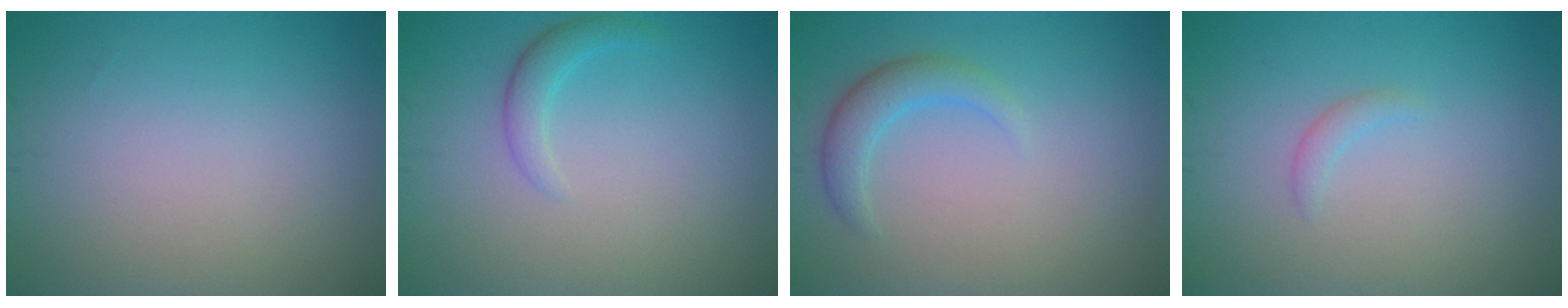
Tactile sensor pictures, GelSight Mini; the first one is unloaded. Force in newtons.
{"total": 1.8, "press": 1.8, "slide": 0.1}
{"total": 2.5, "press": 2.5, "slide": 0.1}
{"total": 0.9, "press": 0.9, "slide": 0.1}